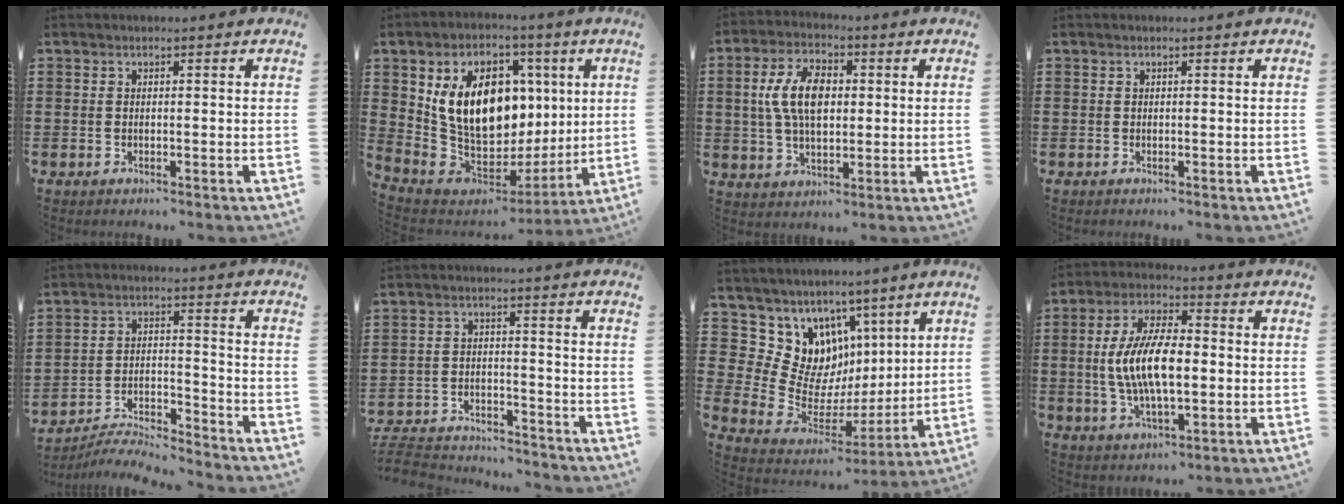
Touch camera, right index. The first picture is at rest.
{"total": 14.6, "force": [3.9, 10.4, 9.5], "torque": [-0.197, -0.007, 0.072]}
{"total": 9.0, "force": [1.1, 5.0, 7.4], "torque": [-0.161, 0.009, 0.011]}
{"total": 0.0}
{"total": 6.1, "force": [-5.9, 0.4, 1.3], "torque": [-0.034, 0.005, -0.120]}
{"total": 5.0, "force": [-4.9, 0.5, 0.8], "torque": [-0.029, -0.001, -0.101]}
{"total": 9.7, "force": [3.7, 9.0, 0.8], "torque": [-0.048, -0.055, 0.079]}
{"total": 10.5, "force": [-0.5, 4.5, 9.5], "torque": [-0.210, -0.002, -0.016]}